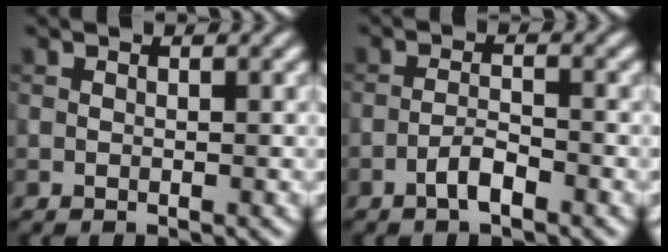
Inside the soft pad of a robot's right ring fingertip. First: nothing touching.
{"total": 2.0, "force": [-1.3, 0.5, 1.5], "torque": [-0.029, 0.006, -0.029]}